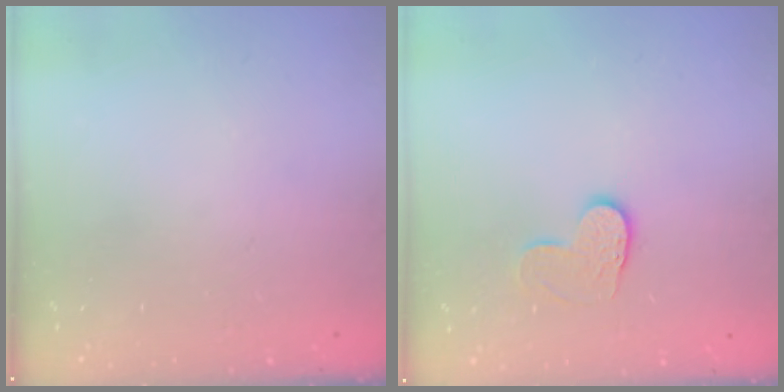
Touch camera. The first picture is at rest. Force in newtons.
{"total": 6.6, "press": 6.6, "slide": 0.3}